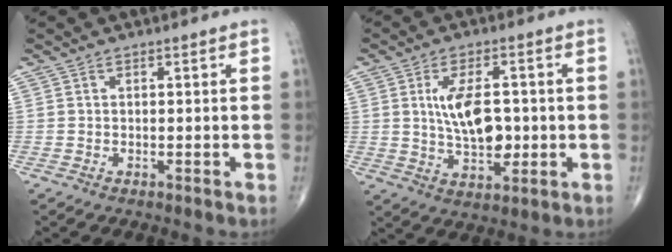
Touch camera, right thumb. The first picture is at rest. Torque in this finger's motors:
{"motor_torque": [2.53, 2.48, 0.50, -0.58, 0.15]}